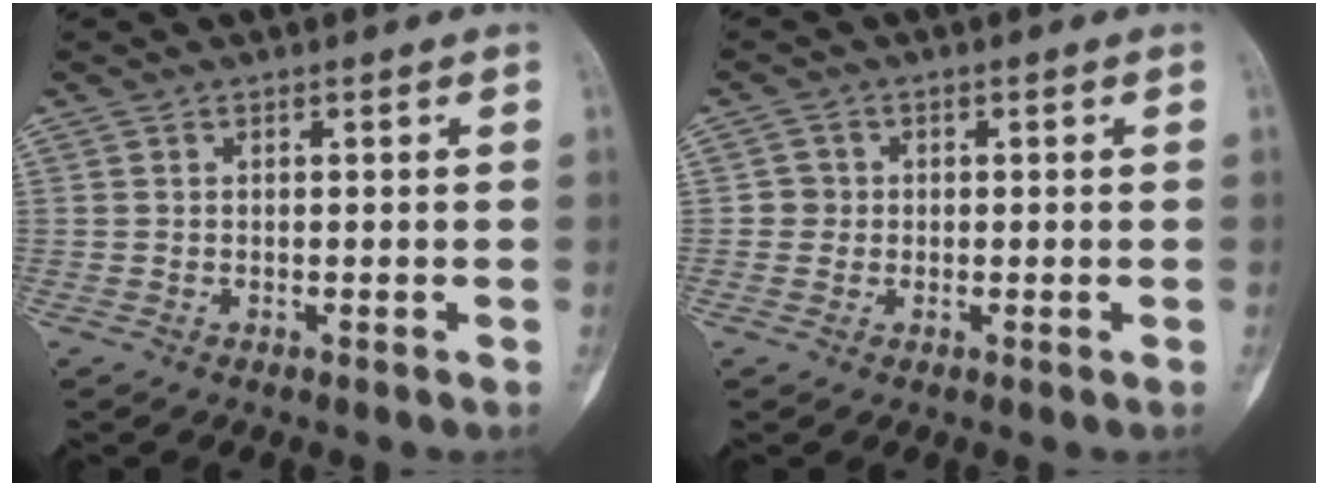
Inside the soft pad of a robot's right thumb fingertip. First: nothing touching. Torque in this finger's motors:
{"motor_torque": [-0.11, 0.40, -0.10, -0.30, -0.07]}